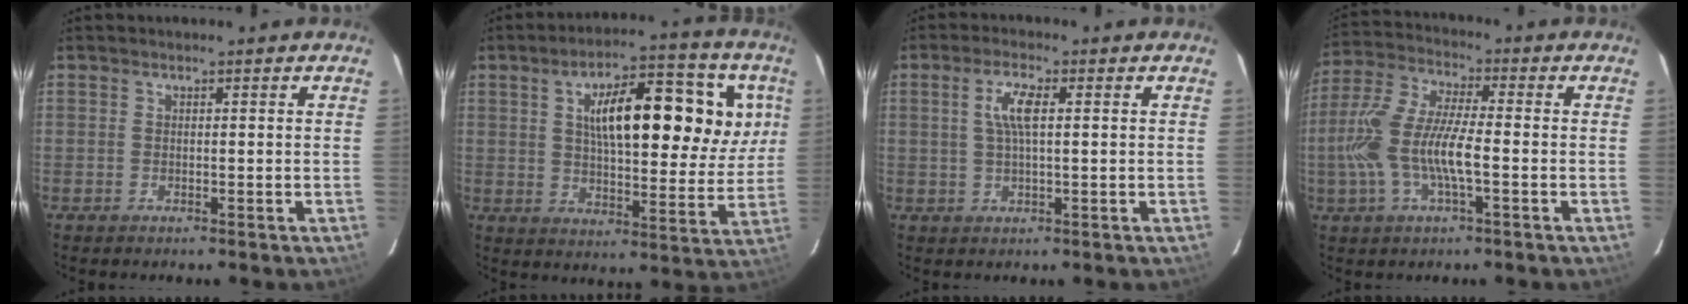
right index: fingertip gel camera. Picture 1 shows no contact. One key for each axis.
{"total": 20.2, "fx": 6.8, "fy": 7.9, "fz": 17.4, "tx": -0.272, "ty": 0.024, "tz": 0.105}
{"total": 4.7, "fx": 1.0, "fy": 1.2, "fz": 4.4, "tx": -0.087, "ty": 0.006, "tz": 0.021}
{"total": 12.9, "fx": -2.6, "fy": 3.5, "fz": 12.1, "tx": -0.262, "ty": 0.002, "tz": -0.052}